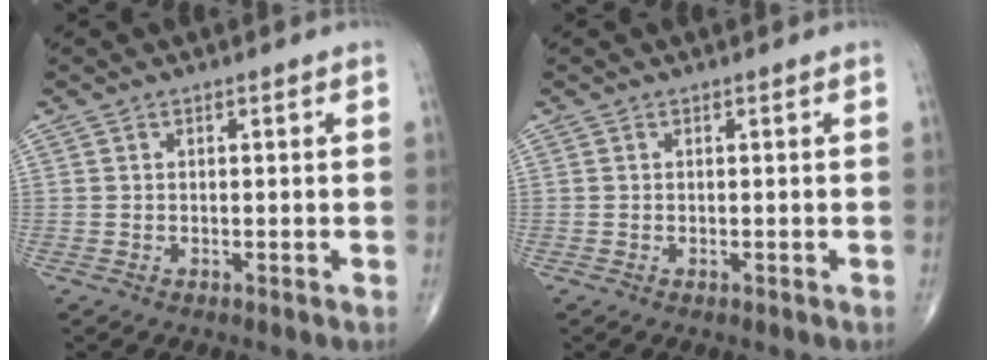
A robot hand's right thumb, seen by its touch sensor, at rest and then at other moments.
{"total": 0.0}